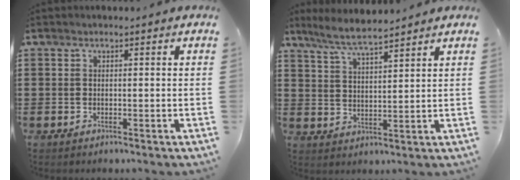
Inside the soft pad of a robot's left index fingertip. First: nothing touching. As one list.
[{"total": 5.3, "force": [4.8, -0.1, 2.2], "torque": [-0.059, -0.016, 0.086]}]